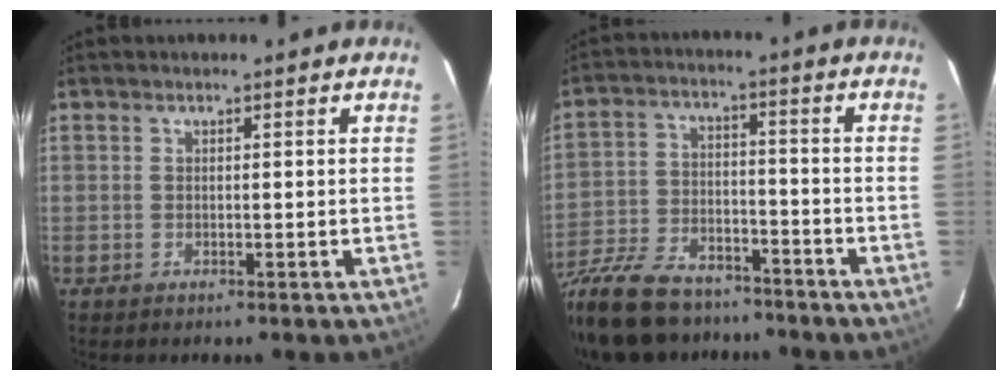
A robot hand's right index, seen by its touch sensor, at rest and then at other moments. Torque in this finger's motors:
{"motor_torque": [1.12, -1.02, 0.20, 0.05]}